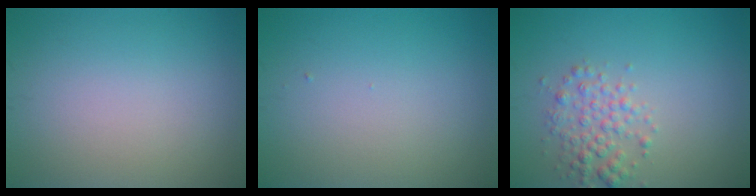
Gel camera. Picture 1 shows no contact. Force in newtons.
{"total": 0.0}
{"total": 2.7, "press": 2.7, "slide": 0.0}